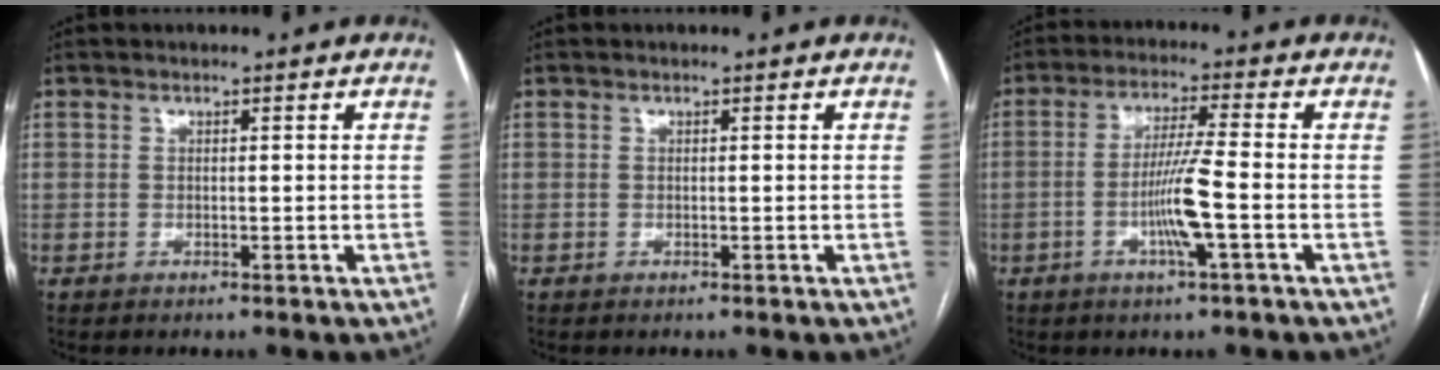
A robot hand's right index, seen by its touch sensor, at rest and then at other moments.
{"total": 0.0}
{"total": 7.5, "force": [-2.1, -0.5, 7.2], "torque": [-0.140, -0.004, -0.042]}